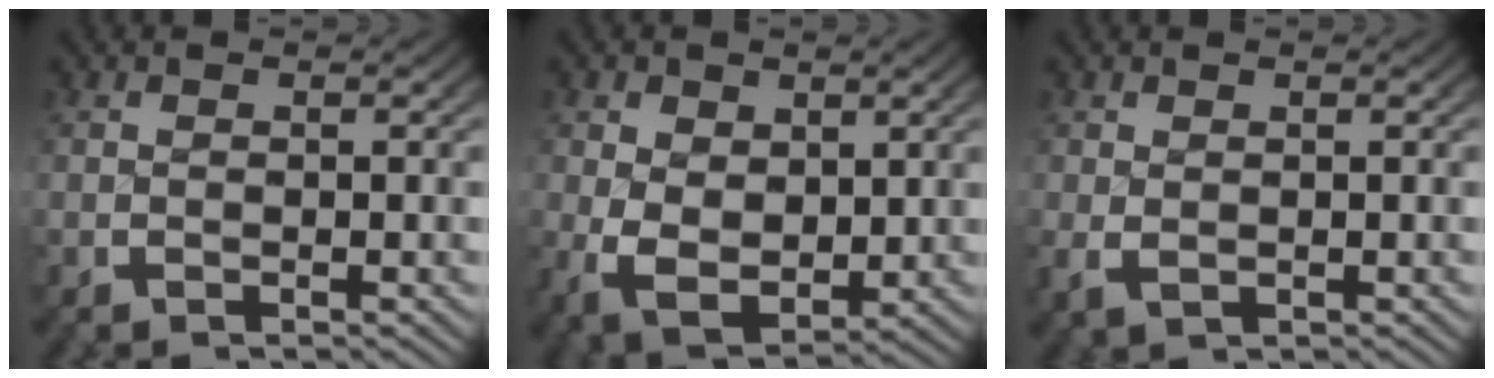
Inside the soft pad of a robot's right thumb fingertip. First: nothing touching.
{"total": 6.3, "force": [-0.9, 4.8, 3.9], "torque": [-0.100, -0.045, 0.006]}
{"total": 1.3, "force": [0.0, 1.0, 0.9], "torque": [-0.020, -0.006, 0.007]}